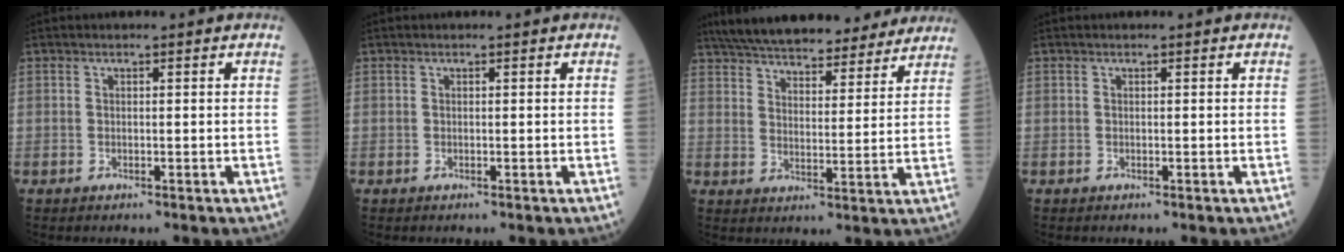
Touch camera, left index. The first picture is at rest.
{"total": 0.0}
{"total": 23.5, "force": [20.8, 5.8, 9.4], "torque": [-0.151, 0.027, 0.281]}
{"total": 0.0}